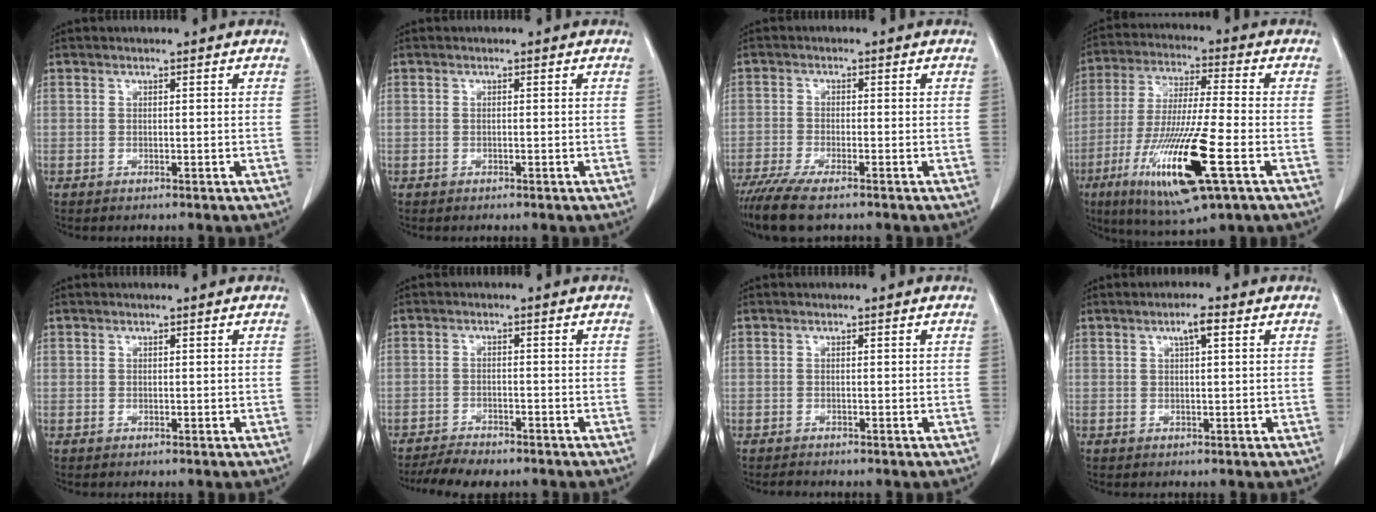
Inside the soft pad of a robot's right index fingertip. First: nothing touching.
{"total": 0.0}
{"total": 7.1, "force": [-5.5, 0.9, 4.5], "torque": [-0.077, -0.018, -0.091]}
{"total": 17.4, "force": [-6.7, 1.4, 16.1], "torque": [-0.327, -0.037, -0.117]}
{"total": 0.0}
{"total": 5.9, "force": [-5.2, 1.4, 2.4], "torque": [-0.037, -0.010, -0.082]}
{"total": 0.6, "force": [-0.5, 0.1, 0.1], "torque": [0.001, -0.002, -0.010]}
{"total": 2.7, "force": [1.2, 0.4, 2.4], "torque": [-0.042, 0.005, 0.019]}